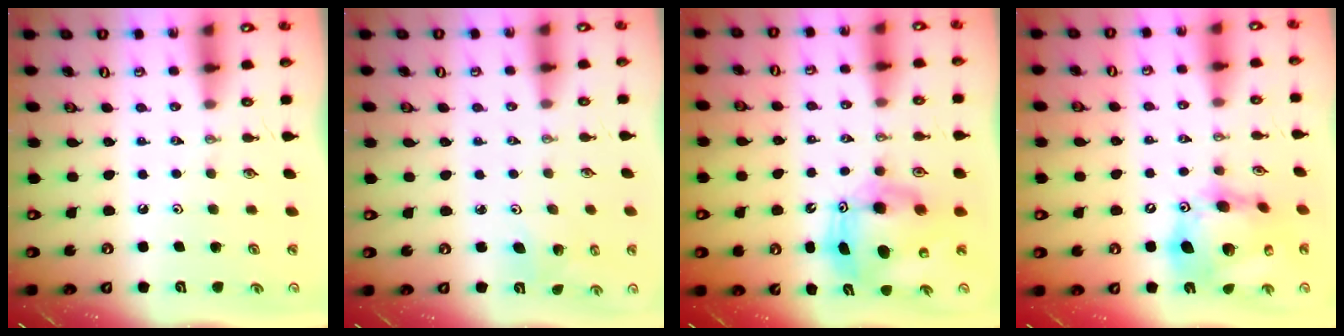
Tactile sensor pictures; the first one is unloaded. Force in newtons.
{"total": 3.9, "press": 3.6, "slide": 1.4}
{"total": 11.7, "press": 11.7, "slide": 0.8}
{"total": 19.4, "press": 19.3, "slide": 2.1}